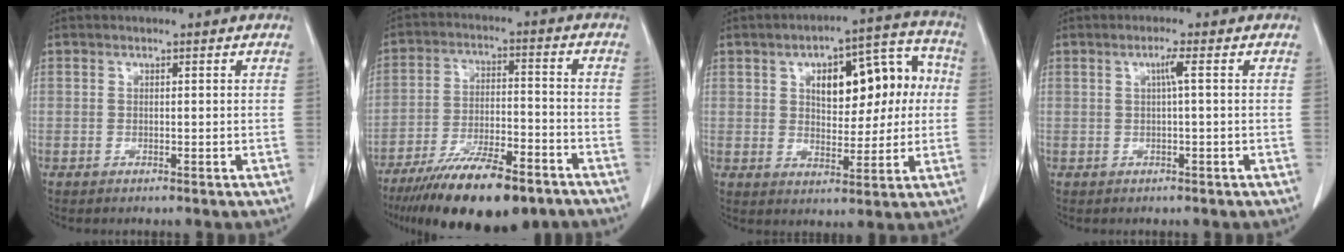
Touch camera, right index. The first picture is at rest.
{"total": 16.7, "force": [-12.3, 4.0, 10.4], "torque": [-0.170, -0.018, -0.203]}
{"total": 13.5, "force": [2.6, 6.3, 11.7], "torque": [-0.155, 0.044, 0.046]}
{"total": 1.7, "force": [0.3, -0.4, 1.6], "torque": [-0.034, 0.001, 0.006]}